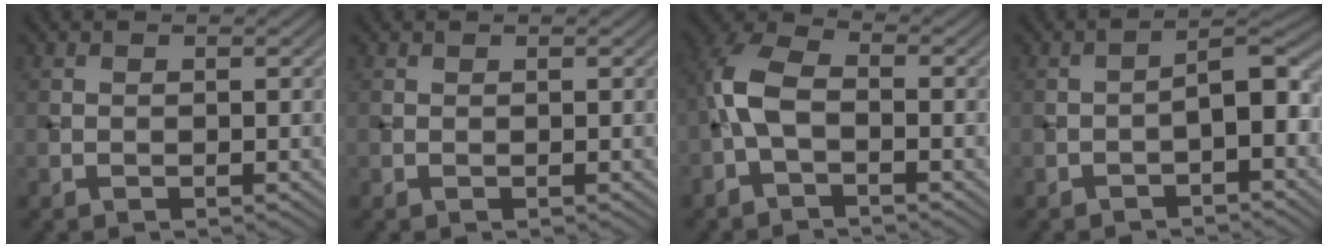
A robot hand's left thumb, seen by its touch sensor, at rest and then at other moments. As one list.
[{"total": 0.0}, {"total": 5.7, "force": [-1.6, 2.9, 4.6], "torque": [-0.117, 0.012, -0.046]}, {"total": 4.1, "force": [-1.8, 1.3, 3.5], "torque": [-0.048, 0.018, -0.034]}]